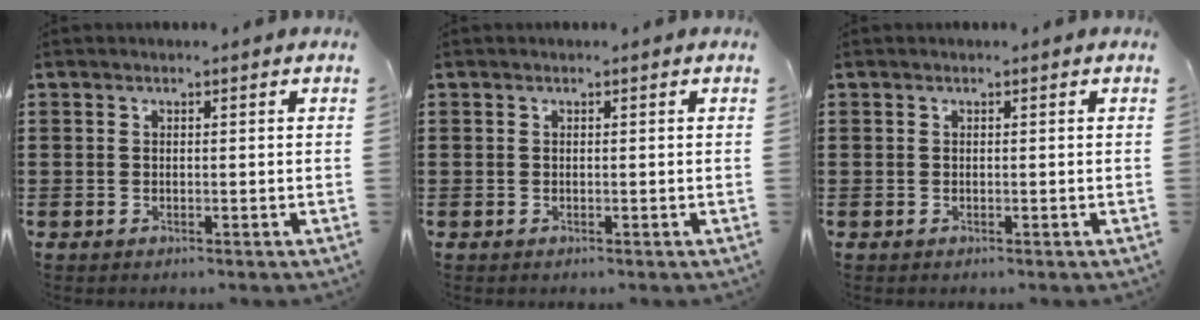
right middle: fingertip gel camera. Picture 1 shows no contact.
{"total": 0.0}
{"total": 0.0}